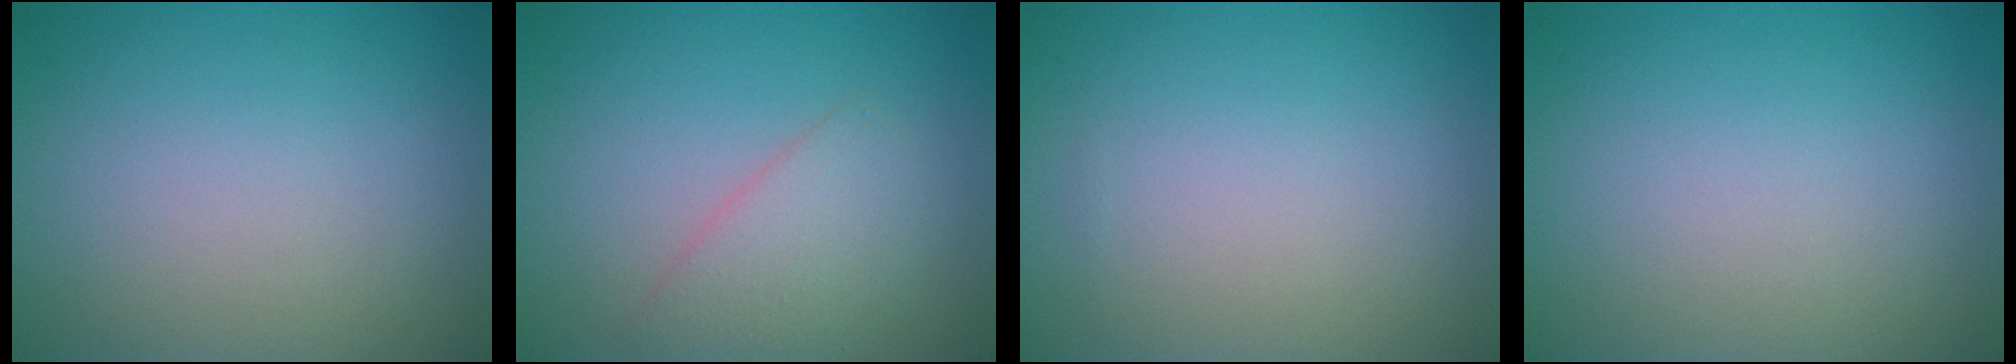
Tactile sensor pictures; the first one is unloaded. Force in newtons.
{"total": 2.6, "press": 2.6, "slide": 0.1}
{"total": 0.0}
{"total": 0.0}